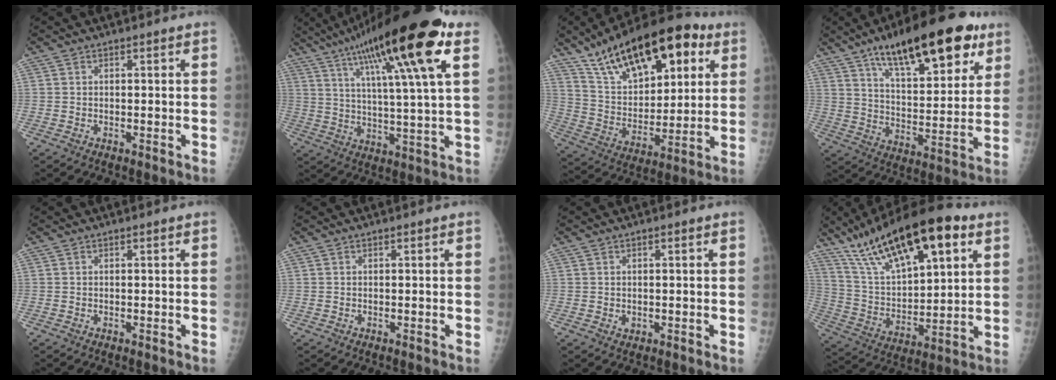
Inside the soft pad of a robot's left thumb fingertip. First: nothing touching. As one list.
[{"total": 23.2, "force": [11.4, 3.2, 20.0], "torque": [-0.328, -0.011, 0.182]}, {"total": 24.6, "force": [13.6, 11.3, 17.1], "torque": [-0.244, -0.031, 0.237]}, {"total": 24.0, "force": [14.0, 8.6, 17.5], "torque": [-0.234, -0.037, 0.219]}, {"total": 0.0}, {"total": 0.0}, {"total": 1.1, "force": [0.0, 0.8, 0.7], "torque": [-0.006, -0.001, 0.004]}, {"total": 24.7, "force": [13.9, 9.1, 18.3], "torque": [-0.287, -0.030, 0.248]}]